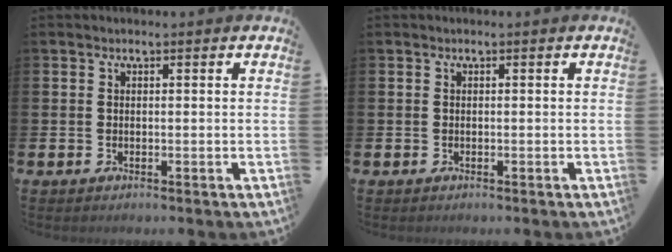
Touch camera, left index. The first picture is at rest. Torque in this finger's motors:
{"motor_torque": [0.00, 0.00, 0.01, 0.01]}